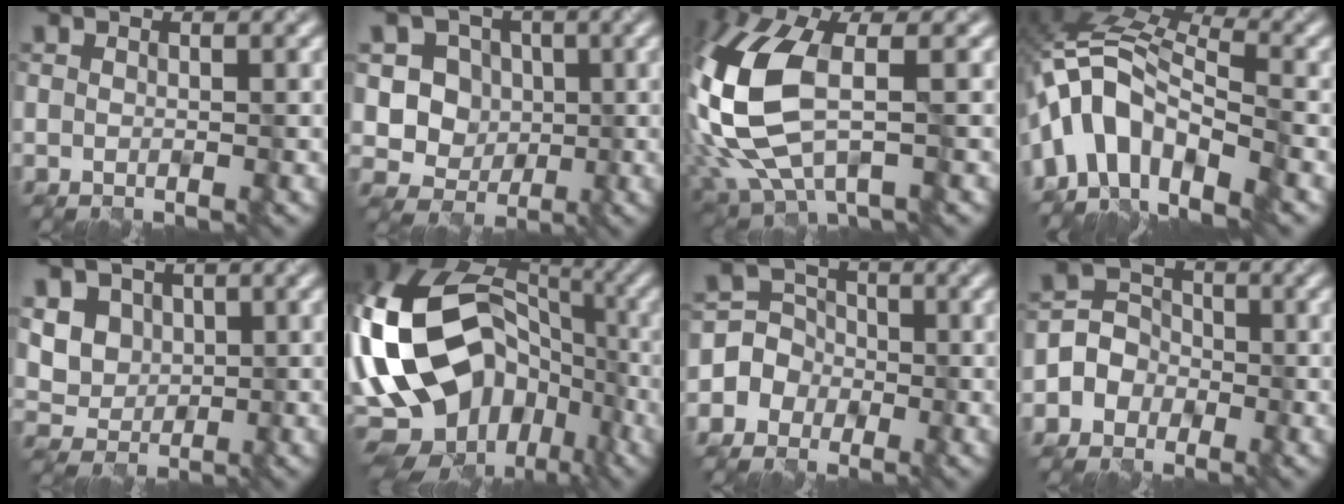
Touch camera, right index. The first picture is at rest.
{"total": 6.2, "force": [0.4, 5.7, 2.3], "torque": [-0.033, 0.005, -0.015]}
{"total": 10.7, "force": [0.3, 5.6, 9.1], "torque": [-0.245, -0.010, 0.009]}
{"total": 8.1, "force": [-4.4, 4.2, 5.3], "torque": [-0.086, 0.016, -0.103]}
{"total": 4.7, "force": [1.2, 4.0, 2.1], "torque": [-0.053, -0.003, 0.027]}
{"total": 18.6, "force": [-3.8, 13.0, 12.7], "torque": [-0.225, 0.019, -0.052]}
{"total": 4.8, "force": [-1.7, 4.5, 0.6], "torque": [-0.002, 0.020, -0.053]}
{"total": 4.2, "force": [-1.7, 3.8, 0.7], "torque": [0.001, 0.012, -0.050]}